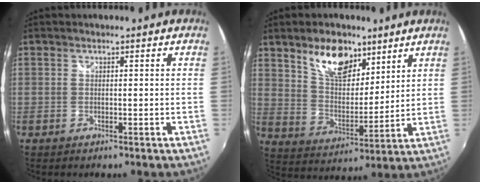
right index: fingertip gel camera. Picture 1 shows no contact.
{"total": 12.3, "force": [7.9, 6.4, 6.8], "torque": [-0.111, 0.005, 0.146]}